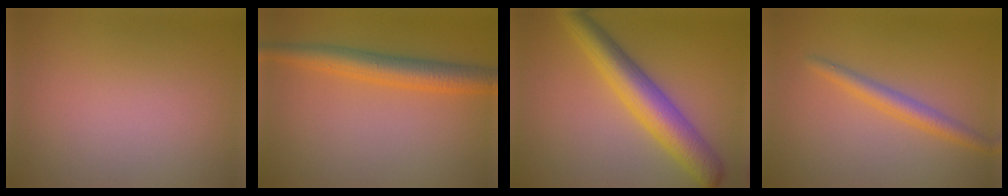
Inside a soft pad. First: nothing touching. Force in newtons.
{"total": 4.4, "press": 4.4, "slide": 0.2}
{"total": 6.6, "press": 6.6, "slide": 0.1}
{"total": 2.4, "press": 2.4, "slide": 0.1}